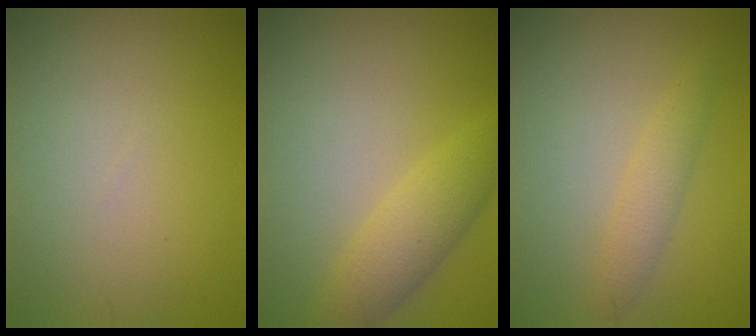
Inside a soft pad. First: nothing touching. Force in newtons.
{"total": 3.6, "press": 3.6, "slide": 0.0}
{"total": 2.0, "press": 2.0, "slide": 0.1}